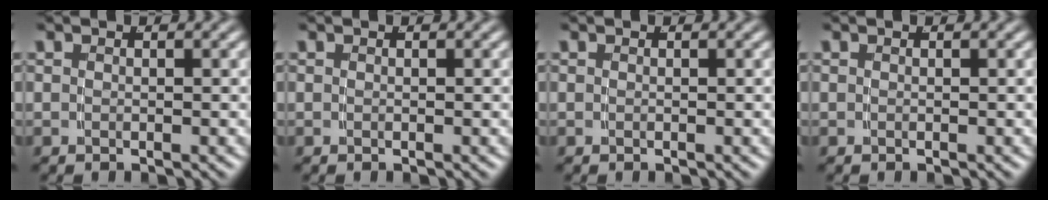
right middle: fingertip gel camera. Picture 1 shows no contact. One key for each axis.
{"total": 0.0}
{"total": 0.0}
{"total": 0.0}